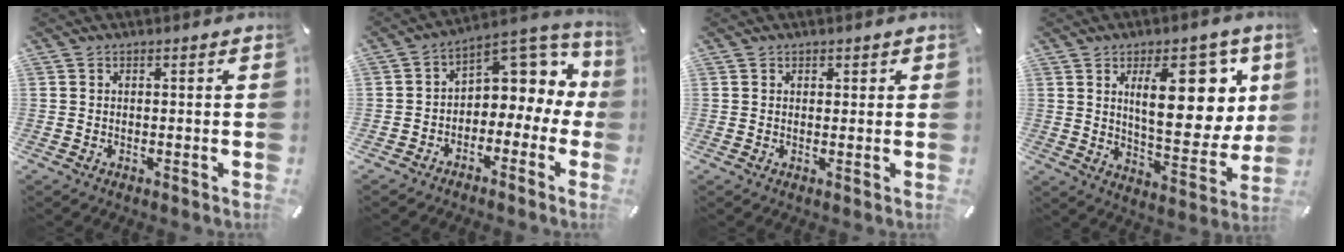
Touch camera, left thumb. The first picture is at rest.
{"total": 7.1, "force": [2.3, 5.6, 3.7], "torque": [-0.052, -0.028, 0.040]}
{"total": 1.0, "force": [0.5, 0.9, 0.2], "torque": [0.004, 0.000, 0.007]}
{"total": 19.8, "force": [7.7, 9.2, 15.7], "torque": [-0.212, -0.030, 0.121]}